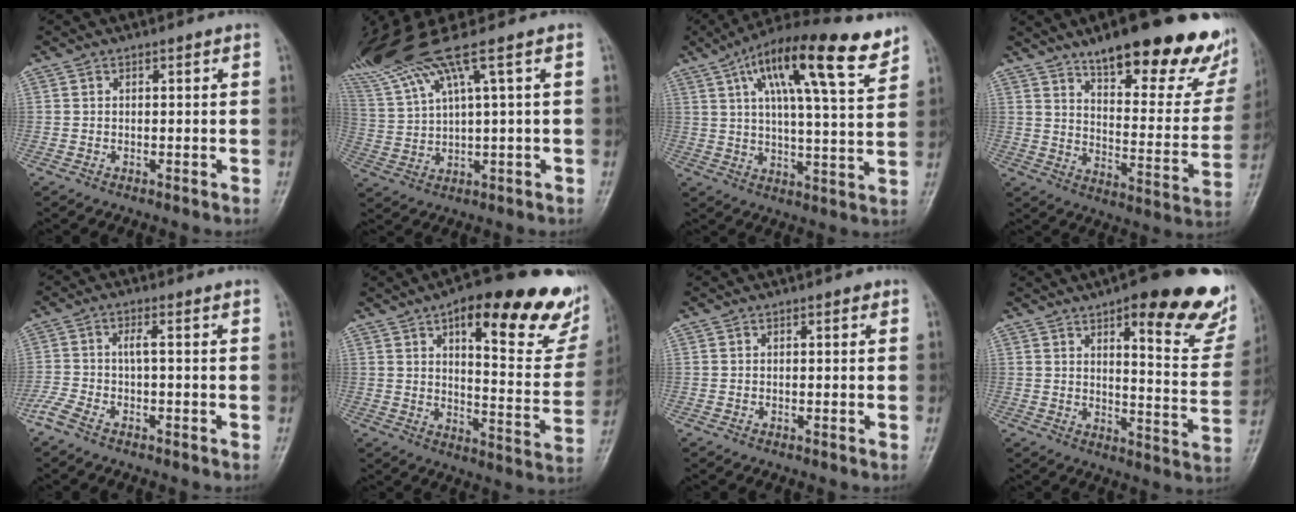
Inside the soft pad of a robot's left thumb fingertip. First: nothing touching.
{"total": 14.6, "force": [9.3, 0.9, 11.2], "torque": [-0.246, -0.004, 0.187]}
{"total": 18.9, "force": [10.6, 4.7, 14.9], "torque": [-0.222, -0.017, 0.168]}
{"total": 27.3, "force": [17.9, 8.6, 18.8], "torque": [-0.215, -0.074, 0.250]}
{"total": 4.5, "force": [-2.2, 0.5, 3.9], "torque": [-0.107, 0.016, -0.041]}
{"total": 25.2, "force": [14.2, 8.4, 19.0], "torque": [-0.206, -0.045, 0.193]}
{"total": 0.0}
{"total": 21.4, "force": [12.4, 6.4, 16.2], "torque": [-0.160, -0.062, 0.159]}